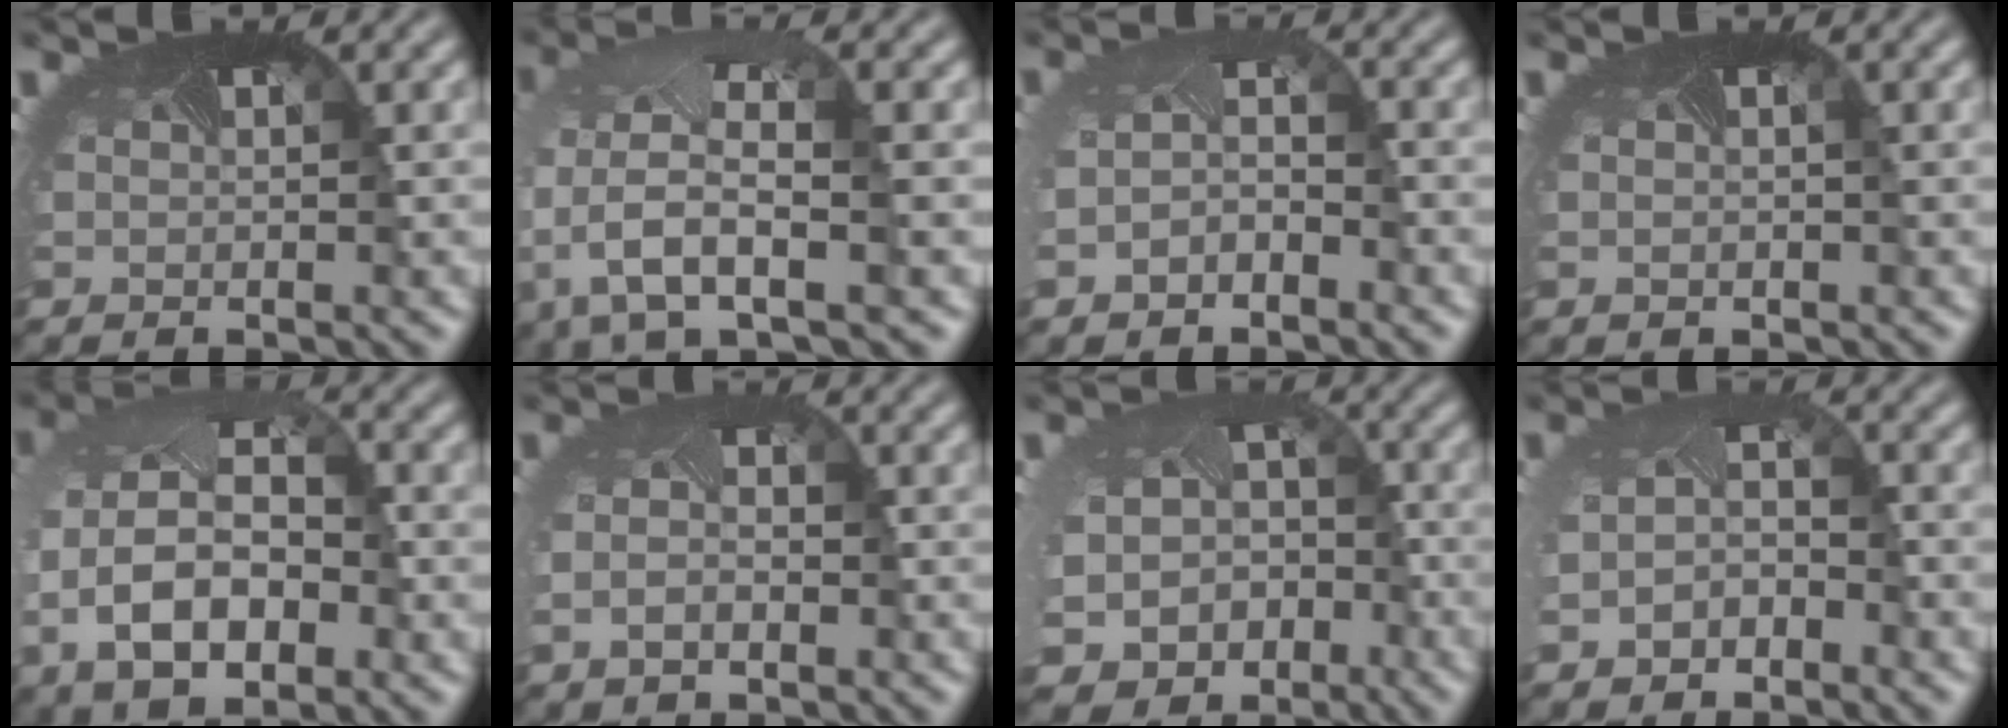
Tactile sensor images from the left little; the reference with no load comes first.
{"total": 6.6, "force": [-1.4, 3.0, 5.7], "torque": [-0.140, -0.018, -0.032]}
{"total": 1.9, "force": [-1.1, 1.0, 1.2], "torque": [-0.039, -0.004, -0.027]}
{"total": 0.6, "force": [-0.2, 0.2, 0.5], "torque": [-0.009, 0.001, -0.003]}
{"total": 10.0, "force": [-1.9, 6.2, 7.6], "torque": [-0.171, -0.014, -0.032]}
{"total": 2.4, "force": [-0.7, 1.5, 1.7], "torque": [-0.050, -0.014, -0.011]}
{"total": 10.1, "force": [-5.2, 8.2, 2.9], "torque": [-0.068, -0.059, -0.070]}
{"total": 2.7, "force": [-1.2, 1.8, 1.6], "torque": [-0.048, -0.008, -0.025]}